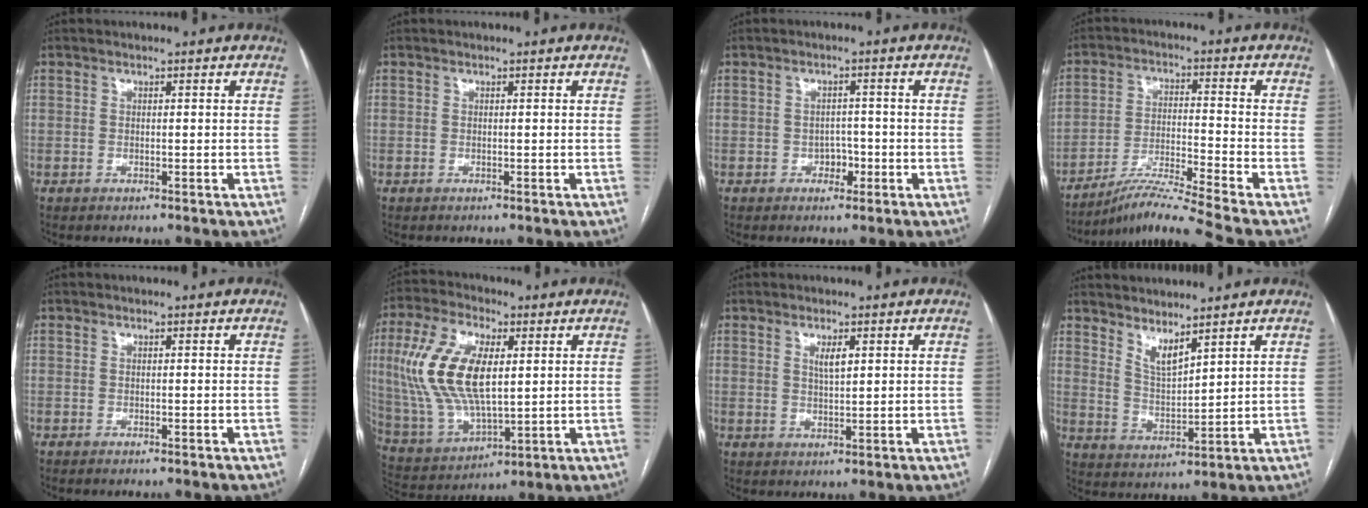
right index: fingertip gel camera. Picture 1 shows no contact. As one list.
[{"total": 0.0}, {"total": 2.4, "force": [-1.0, 1.8, 1.3], "torque": [-0.011, 0.007, -0.013]}, {"total": 10.9, "force": [-9.2, -2.9, 5.0], "torque": [-0.085, -0.017, -0.164]}, {"total": 1.8, "force": [-1.7, 0.2, 0.8], "torque": [-0.008, -0.003, -0.020]}, {"total": 15.8, "force": [3.0, 6.6, 14.0], "torque": [-0.307, 0.011, 0.065]}, {"total": 2.4, "force": [1.0, 0.6, 2.1], "torque": [-0.040, -0.003, 0.020]}, {"total": 4.6, "force": [3.8, 0.6, 2.5], "torque": [-0.052, -0.015, 0.082]}]